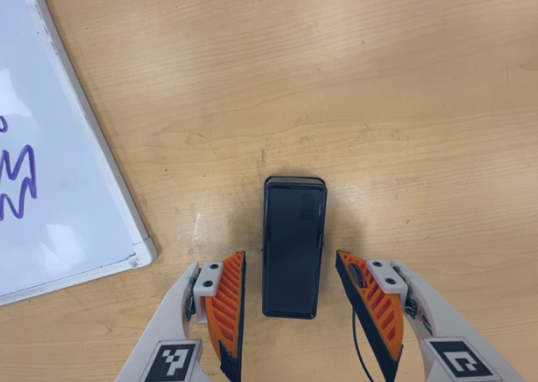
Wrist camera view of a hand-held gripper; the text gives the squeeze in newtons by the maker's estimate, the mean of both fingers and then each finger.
{"total": 0.0}